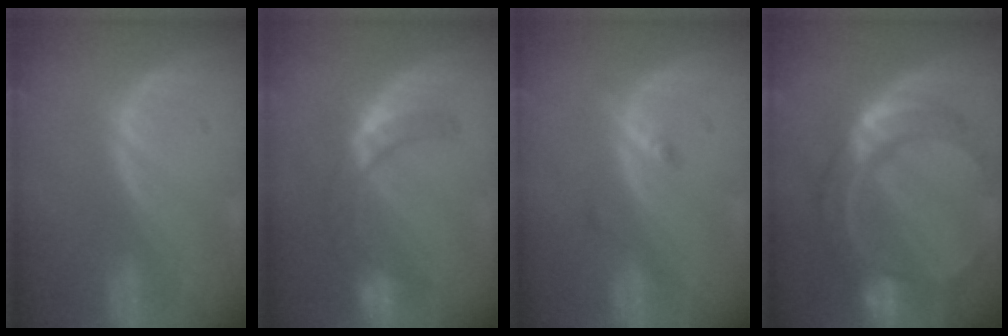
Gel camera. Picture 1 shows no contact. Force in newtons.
{"total": 7.3, "press": 6.4, "slide": 3.6}
{"total": 2.2, "press": 1.8, "slide": 1.3}
{"total": 11.0, "press": 11.0, "slide": 0.9}